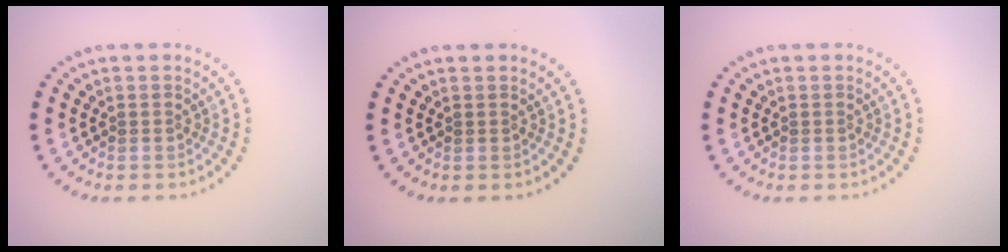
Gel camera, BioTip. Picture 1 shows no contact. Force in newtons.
{"total": 0.0}
{"total": 0.0}